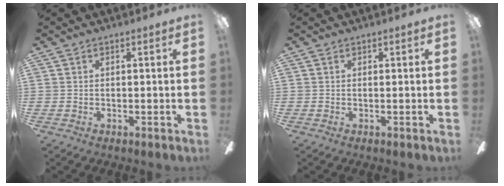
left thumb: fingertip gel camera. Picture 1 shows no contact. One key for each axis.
{"total": 0.0}